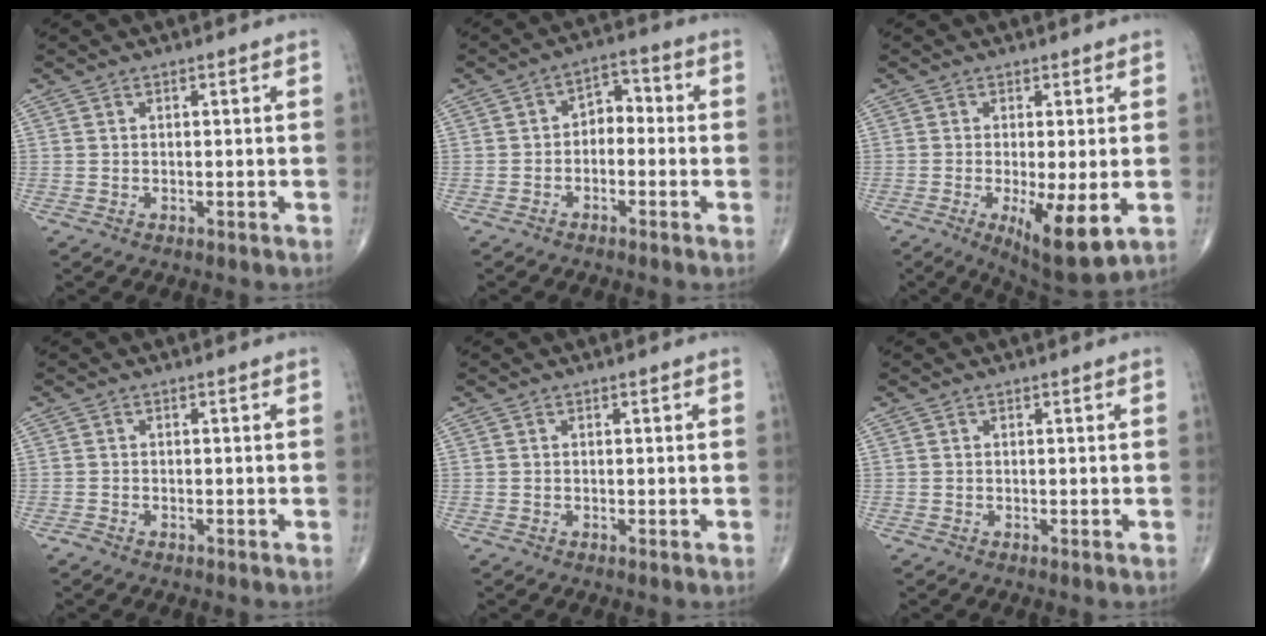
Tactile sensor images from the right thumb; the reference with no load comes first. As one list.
[{"total": 5.0, "force": [-1.0, 3.5, 3.4], "torque": [-0.026, 0.032, -0.030]}, {"total": 9.8, "force": [-2.4, 2.6, 9.1], "torque": [-0.148, -0.028, -0.032]}, {"total": 0.6, "force": [-0.5, 0.2, 0.2], "torque": [-0.008, -0.002, -0.013]}, {"total": 0.0}, {"total": 0.0}]